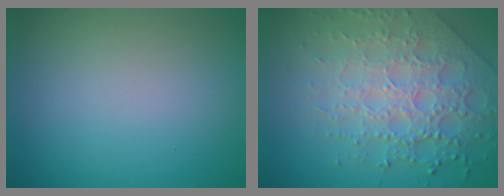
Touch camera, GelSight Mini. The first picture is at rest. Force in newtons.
{"total": 7.7, "press": 5.4, "slide": 5.5}